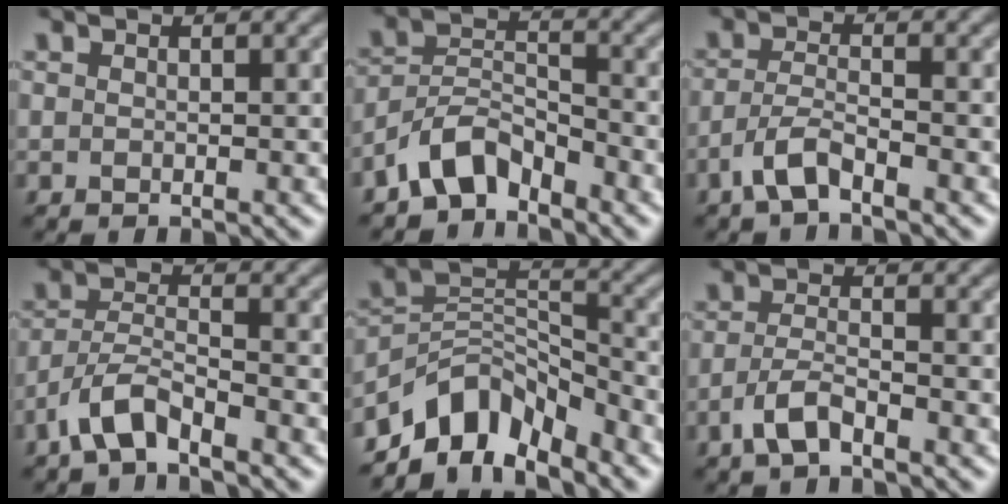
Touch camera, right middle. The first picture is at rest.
{"total": 4.6, "force": [-3.6, 2.0, 1.9], "torque": [-0.033, 0.007, -0.080]}
{"total": 2.9, "force": [-2.0, 0.7, 2.1], "torque": [-0.048, 0.005, -0.048]}
{"total": 3.9, "force": [-2.9, 1.1, 2.4], "torque": [-0.052, 0.006, -0.067]}
{"total": 7.2, "force": [-5.7, 3.3, 2.9], "torque": [-0.032, -0.002, -0.116]}
{"total": 2.7, "force": [-1.7, 0.8, 2.0], "torque": [-0.046, 0.004, -0.041]}